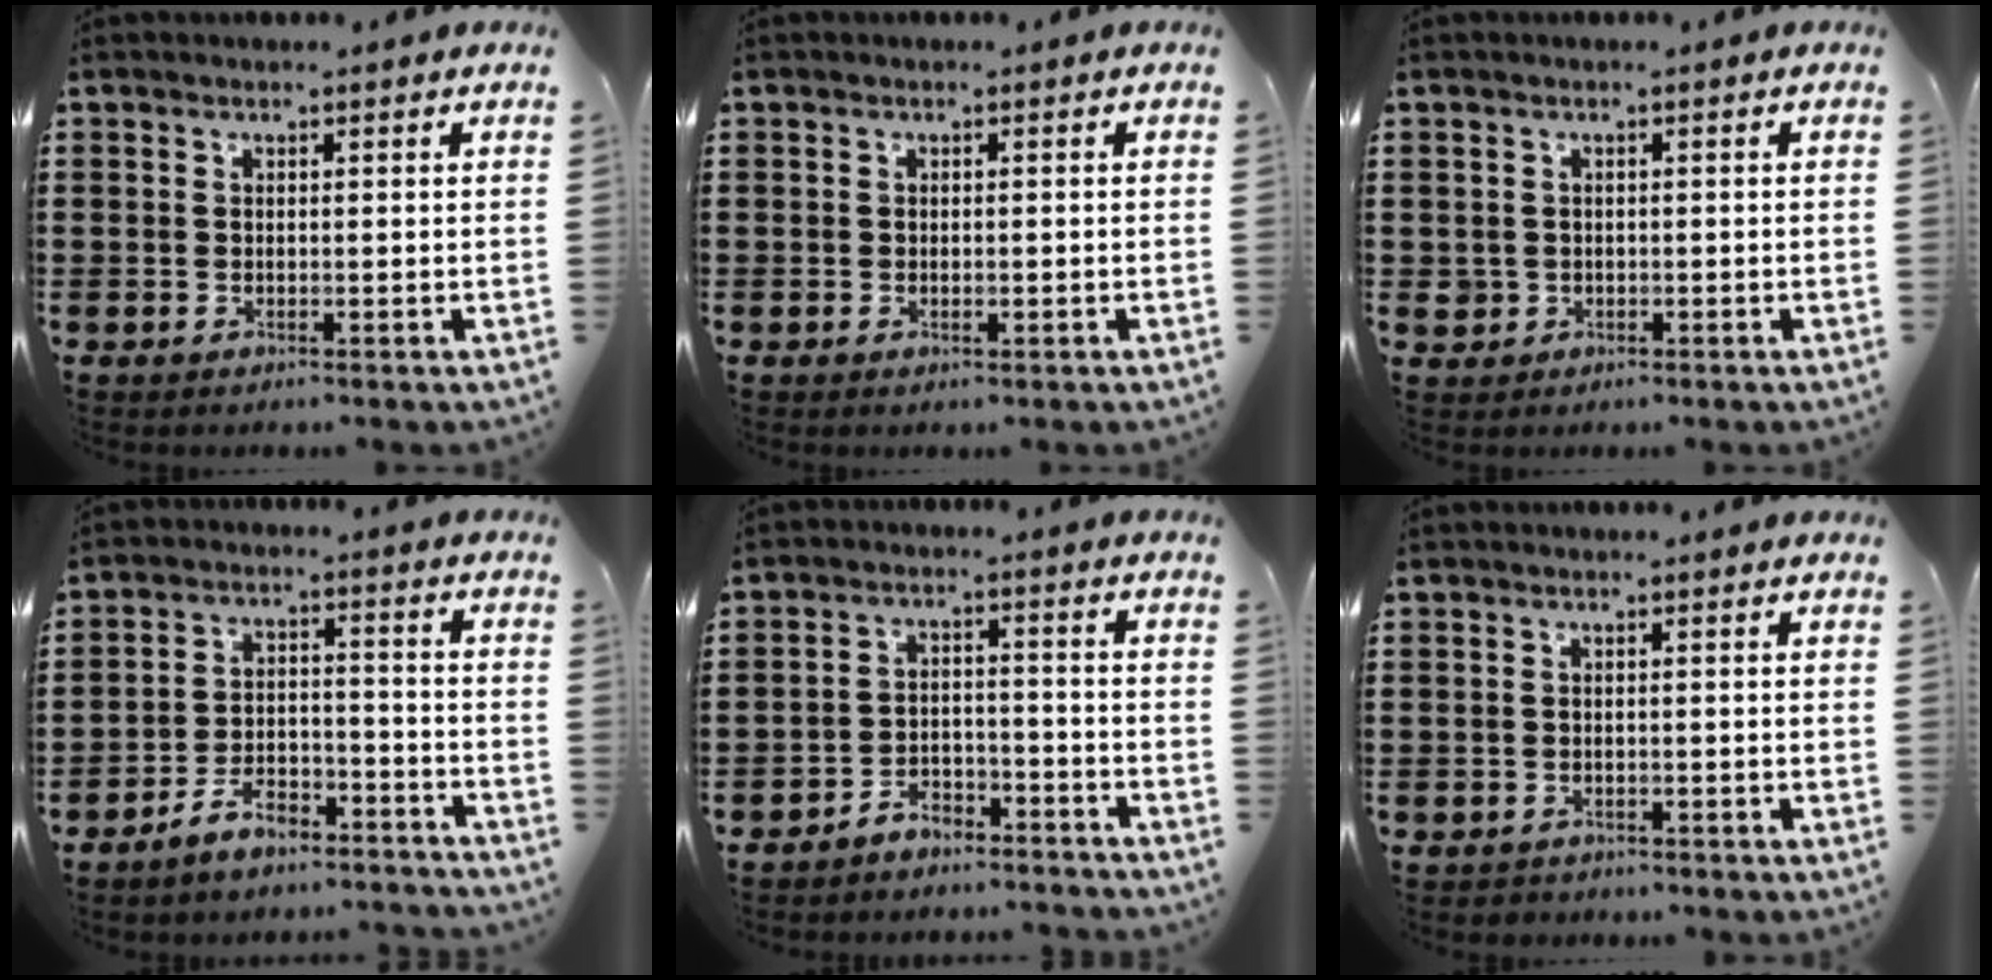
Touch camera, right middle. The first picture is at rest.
{"total": 0.6, "force": [-0.2, 0.3, 0.5], "torque": [-0.010, -0.004, -0.003]}
{"total": 1.2, "force": [-0.2, 1.2, 0.2], "torque": [-0.007, 0.005, -0.007]}
{"total": 6.0, "force": [-5.6, 1.2, 1.5], "torque": [-0.031, 0.010, -0.112]}
{"total": 4.4, "force": [-4.3, 0.7, 0.1], "torque": [-0.007, 0.007, -0.090]}
{"total": 0.8, "force": [-0.8, 0.3, -0.1], "torque": [0.000, 0.002, -0.018]}